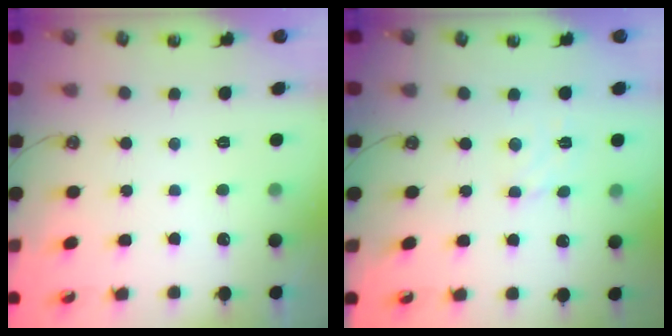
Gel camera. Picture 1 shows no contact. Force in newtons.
{"total": 5.5, "press": 5.4, "slide": 0.8}